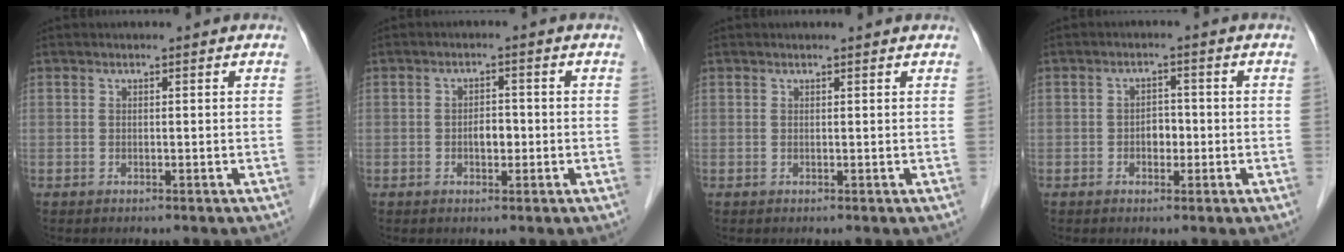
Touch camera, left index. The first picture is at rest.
{"total": 2.4, "force": [-0.6, 1.4, 1.9], "torque": [-0.029, 0.005, -0.007]}
{"total": 1.1, "force": [1.1, 0.0, 0.1], "torque": [-0.011, 0.004, 0.012]}
{"total": 2.5, "force": [-0.6, 1.7, 1.7], "torque": [-0.023, 0.007, -0.010]}